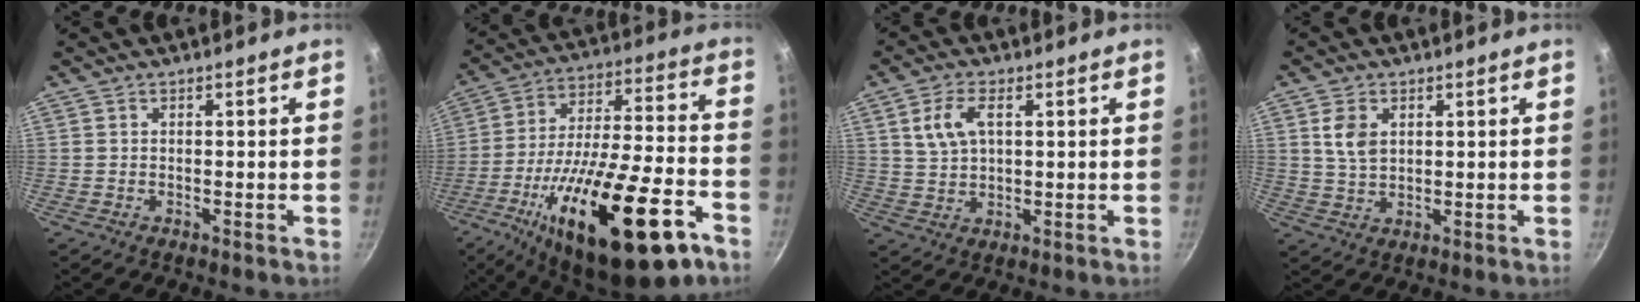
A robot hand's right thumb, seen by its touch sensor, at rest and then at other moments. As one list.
[{"total": 30.3, "force": [-14.6, 10.3, 24.4], "torque": [-0.376, 0.046, -0.229]}, {"total": 7.0, "force": [2.3, 3.9, 5.3], "torque": [-0.100, 0.003, 0.047]}, {"total": 5.2, "force": [1.7, 3.5, 3.5], "torque": [-0.059, -0.008, 0.036]}]